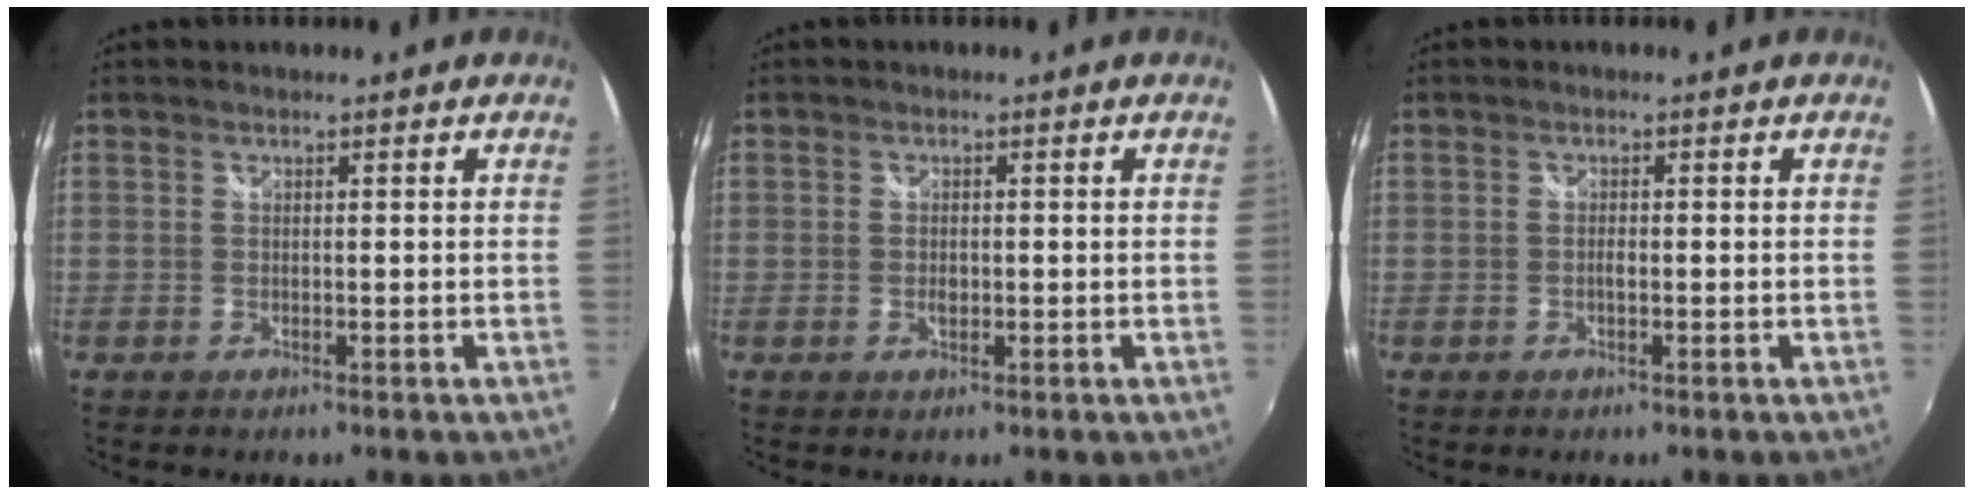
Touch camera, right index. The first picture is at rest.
{"total": 1.6, "force": [-0.3, 1.0, 1.3], "torque": [-0.023, -0.001, -0.007]}
{"total": 0.8, "force": [-0.3, 0.2, 0.7], "torque": [-0.016, 0.002, -0.006]}